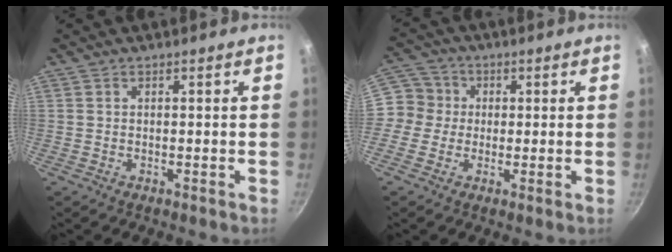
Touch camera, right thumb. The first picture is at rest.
{"total": 6.3, "force": [0.3, 6.1, 1.5], "torque": [0.009, 0.015, -0.015]}